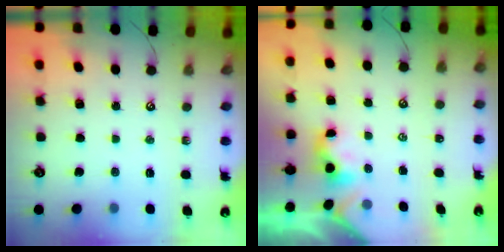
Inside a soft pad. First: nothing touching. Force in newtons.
{"total": 0.0}